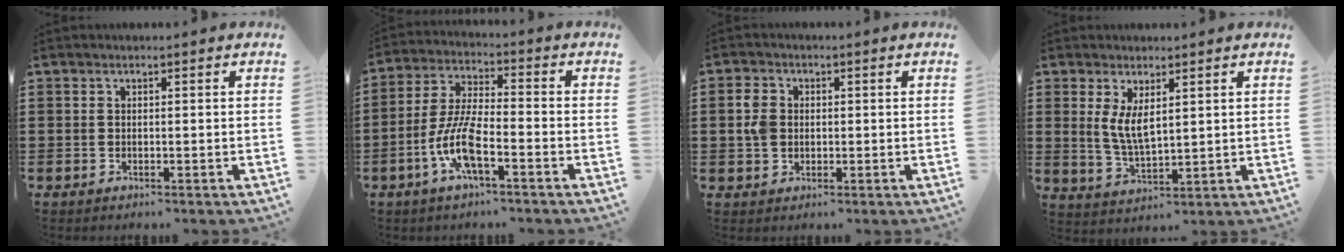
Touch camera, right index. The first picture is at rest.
{"total": 8.6, "force": [-3.8, 2.1, 7.4], "torque": [-0.174, -0.013, -0.078]}
{"total": 3.5, "force": [0.2, 2.8, 2.1], "torque": [-0.056, 0.009, 0.000]}
{"total": 4.8, "force": [1.6, 2.0, 4.1], "torque": [-0.090, -0.001, 0.029]}